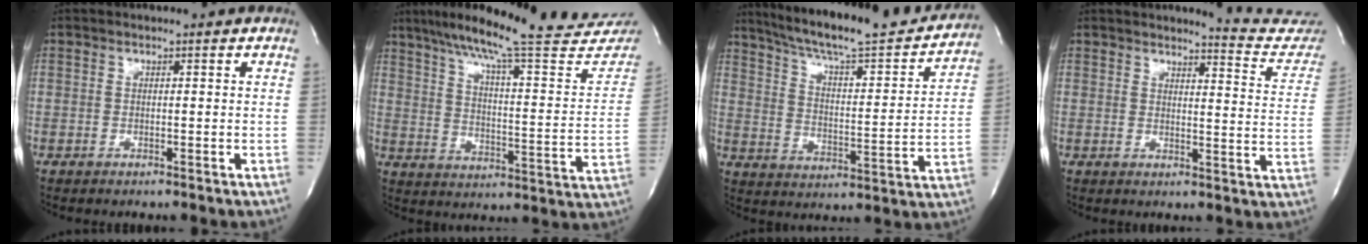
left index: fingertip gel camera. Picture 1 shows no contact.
{"total": 29.0, "force": [25.5, 1.9, 13.6], "torque": [-0.213, -0.065, 0.331]}
{"total": 24.9, "force": [22.0, 3.2, 11.2], "torque": [-0.179, -0.025, 0.303]}
{"total": 10.6, "force": [10.5, 0.2, 0.6], "torque": [0.006, -0.085, 0.098]}